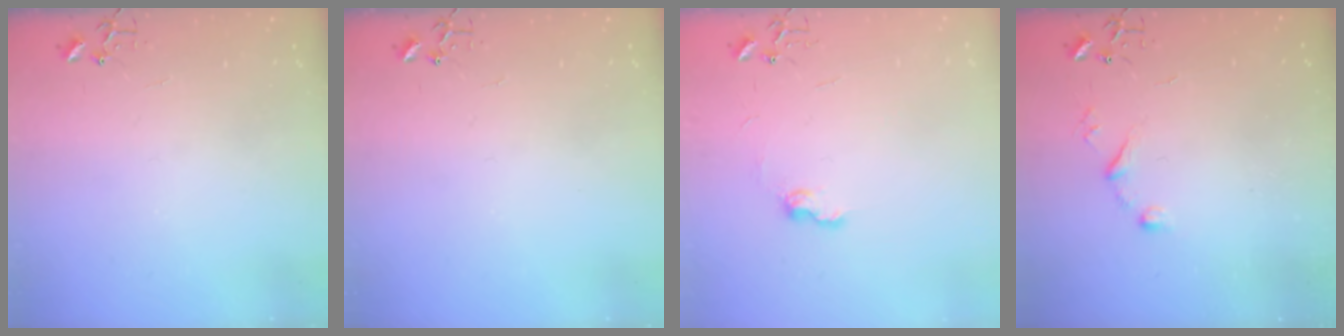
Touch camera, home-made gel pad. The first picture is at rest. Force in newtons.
{"total": 0.0}
{"total": 7.6, "press": 7.5, "slide": 0.7}
{"total": 6.6, "press": 6.6, "slide": 0.5}